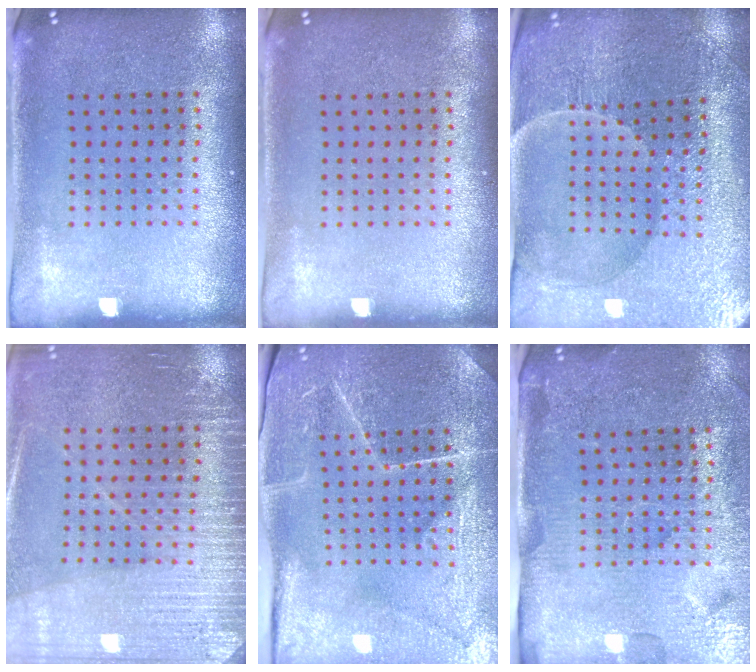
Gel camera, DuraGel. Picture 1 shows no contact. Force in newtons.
{"total": 0.0}
{"total": 3.6, "press": 3.6, "slide": 0.4}
{"total": 3.0, "press": 3.0, "slide": 0.4}
{"total": 4.0, "press": 4.0, "slide": 0.6}
{"total": 4.4, "press": 4.1, "slide": 1.7}